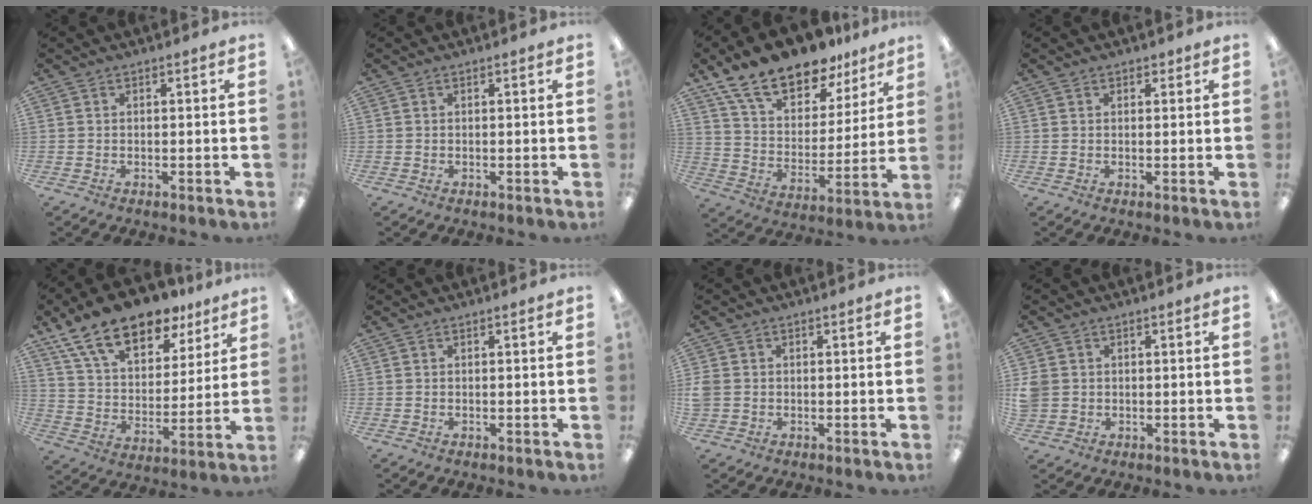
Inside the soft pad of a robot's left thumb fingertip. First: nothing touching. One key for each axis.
{"total": 0.0}
{"total": 17.2, "fx": 13.8, "fy": 7.7, "fz": 6.8, "tx": -0.131, "ty": -0.090, "tz": 0.247}
{"total": 1.2, "fx": 0.8, "fy": 0.9, "fz": 0.2, "tx": 0.004, "ty": -0.001, "tz": 0.012}
{"total": 17.7, "fx": 12.6, "fy": 8.6, "fz": 8.9, "tx": -0.164, "ty": -0.068, "tz": 0.228}
{"total": 0.0}
{"total": 2.7, "fx": -0.1, "fy": 2.5, "fz": 1.0, "tx": -0.017, "ty": 0.006, "tz": -0.001}
{"total": 3.8, "fx": 0.4, "fy": 3.7, "fz": 0.9, "tx": -0.013, "ty": 0.005, "tz": 0.008}